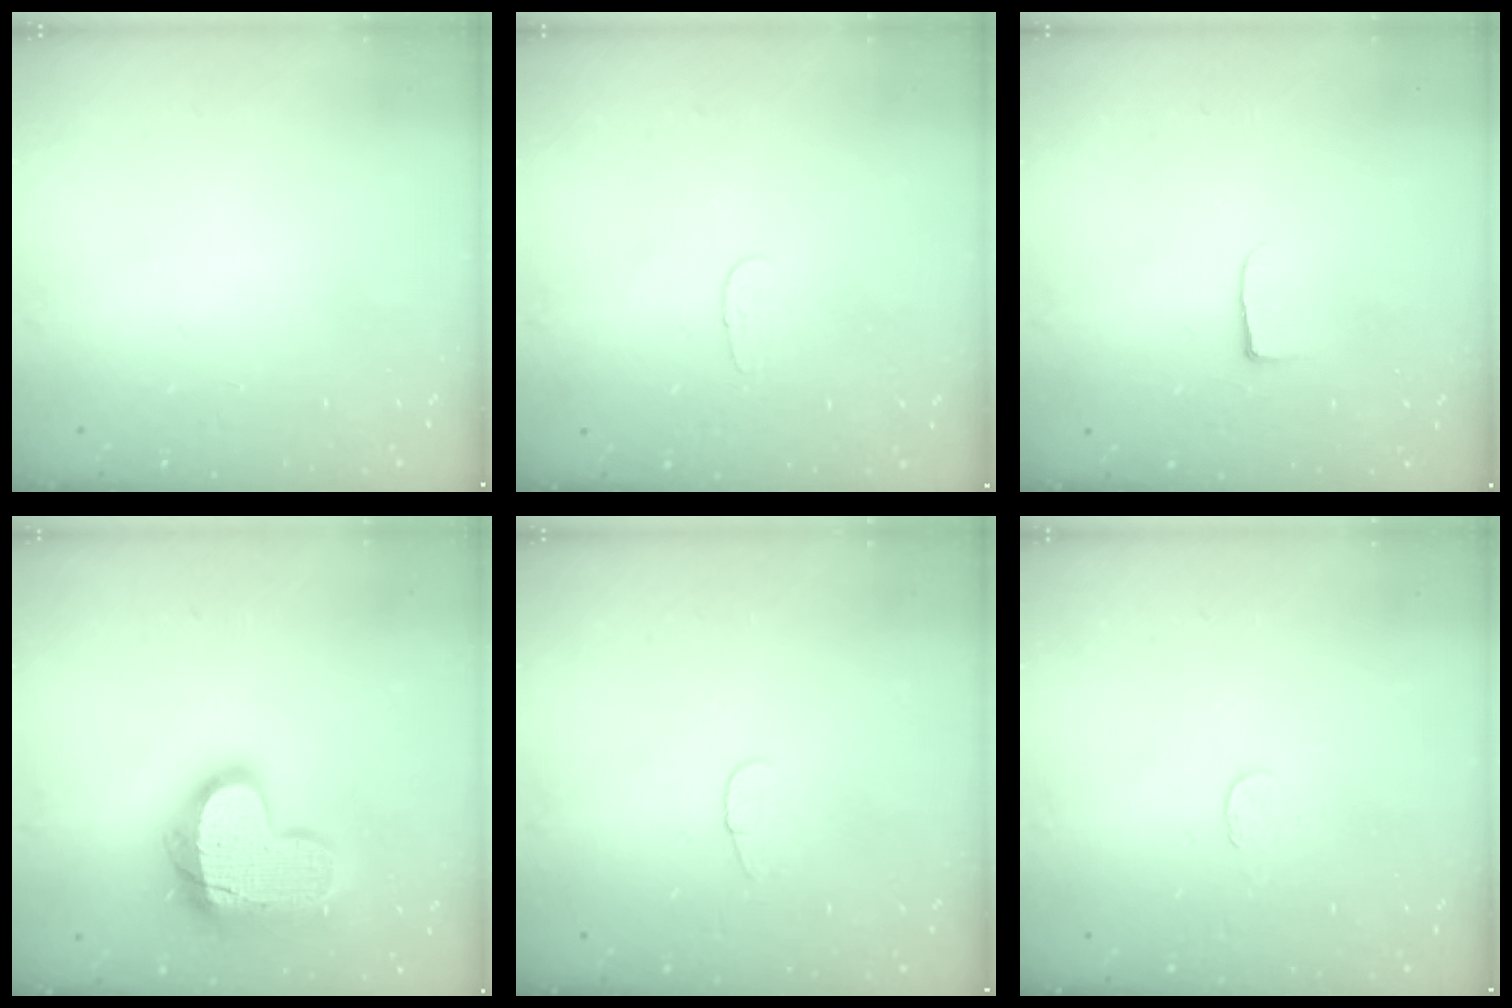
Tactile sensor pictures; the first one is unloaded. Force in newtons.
{"total": 2.8, "press": 2.8, "slide": 0.3}
{"total": 3.7, "press": 3.7, "slide": 0.5}
{"total": 17.1, "press": 17.0, "slide": 1.2}
{"total": 3.6, "press": 3.6, "slide": 0.4}
{"total": 3.2, "press": 3.1, "slide": 0.3}